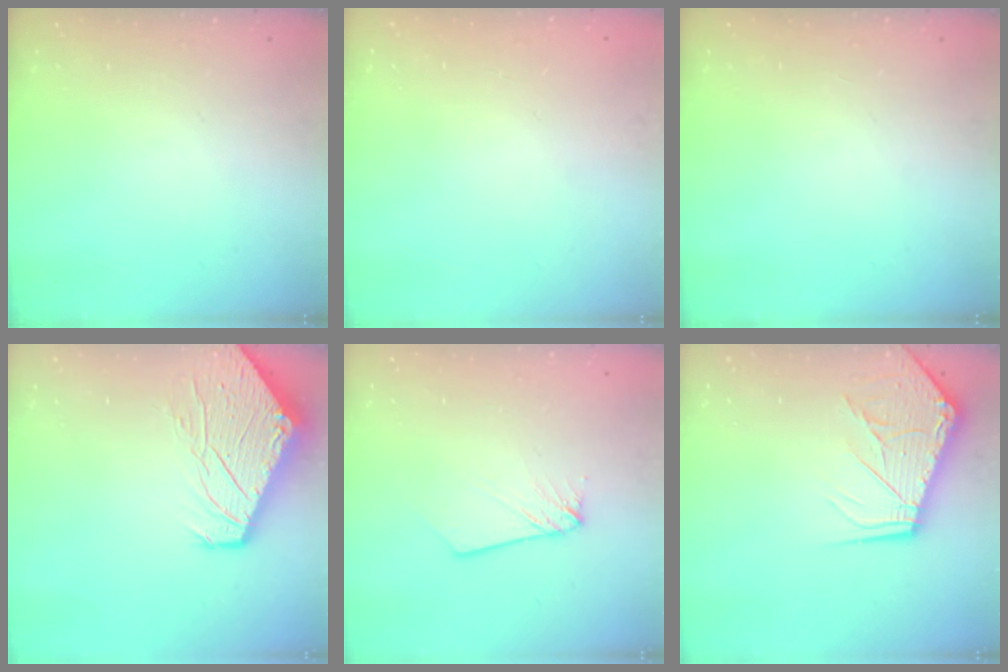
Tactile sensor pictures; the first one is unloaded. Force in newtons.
{"total": 0.0}
{"total": 0.0}
{"total": 12.4, "press": 12.3, "slide": 1.5}
{"total": 2.2, "press": 2.2, "slide": 0.2}
{"total": 12.4, "press": 12.3, "slide": 1.6}